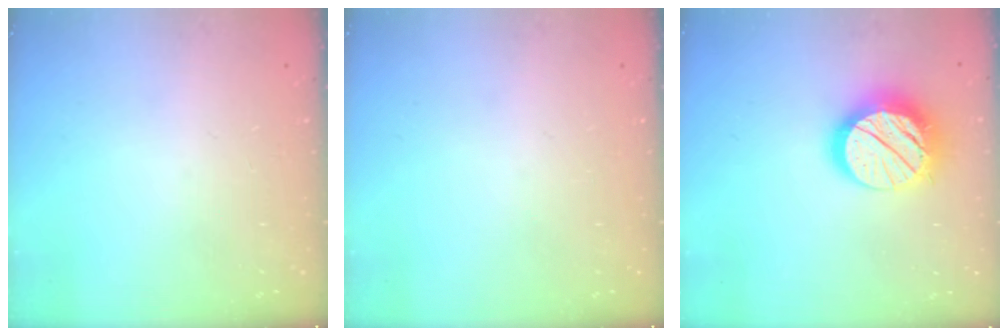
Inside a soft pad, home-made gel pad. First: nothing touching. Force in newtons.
{"total": 0.0}
{"total": 16.8, "press": 16.8, "slide": 1.3}